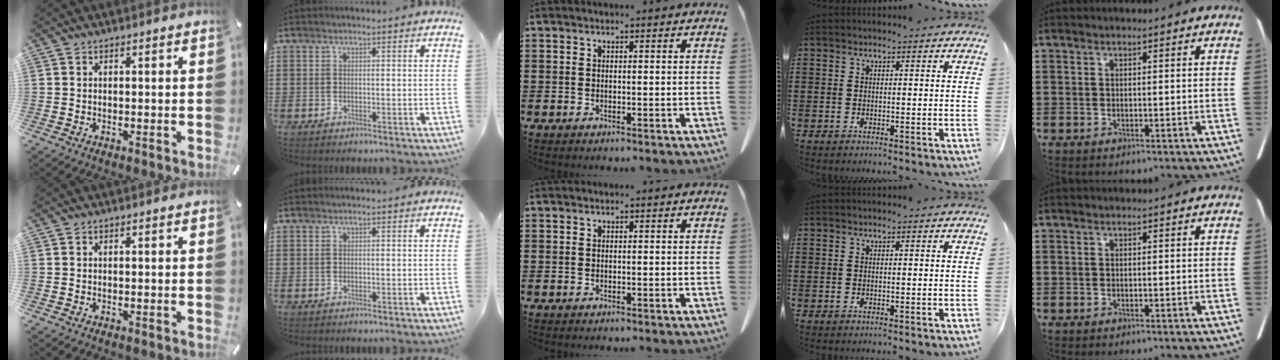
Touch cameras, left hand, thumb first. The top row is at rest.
{}